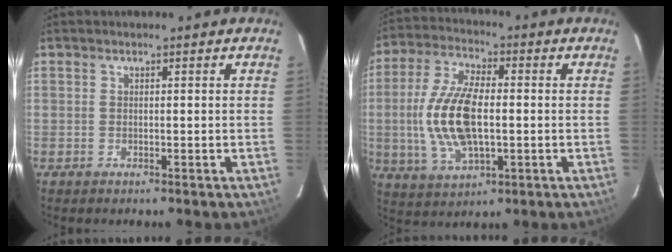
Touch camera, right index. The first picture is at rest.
{"total": 14.5, "force": [-0.9, 6.5, 12.9], "torque": [-0.271, 0.004, -0.014]}